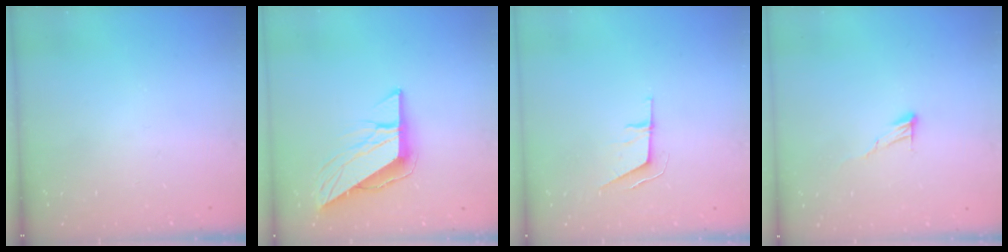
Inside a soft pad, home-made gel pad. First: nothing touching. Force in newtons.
{"total": 9.9, "press": 9.9, "slide": 0.9}
{"total": 6.1, "press": 6.1, "slide": 0.0}
{"total": 6.5, "press": 6.5, "slide": 0.4}